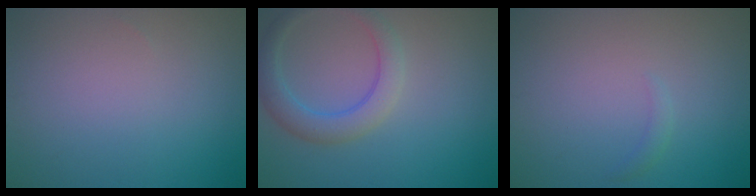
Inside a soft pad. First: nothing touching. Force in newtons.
{"total": 3.6, "press": 3.6, "slide": 0.2}
{"total": 0.8, "press": 0.8, "slide": 0.1}